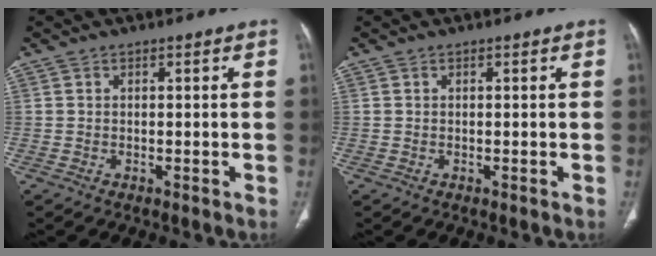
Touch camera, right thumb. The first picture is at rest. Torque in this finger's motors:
{"motor_torque": [-0.08, 0.10, 0.00, 0.00, 0.00]}